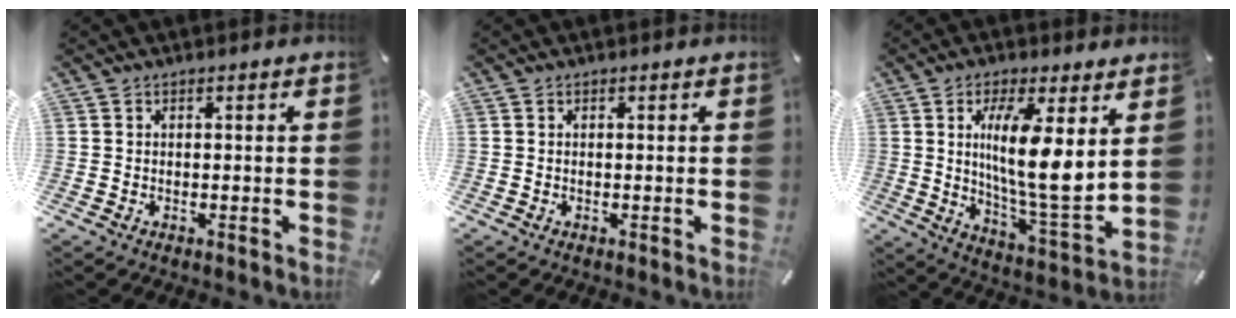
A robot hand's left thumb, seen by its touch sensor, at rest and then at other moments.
{"total": 0.0}
{"total": 14.7, "force": [4.1, 3.3, 13.7], "torque": [-0.235, -0.032, 0.061]}